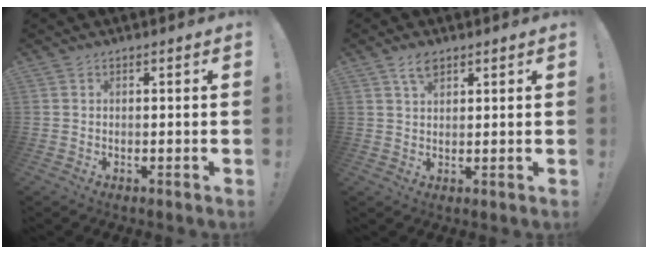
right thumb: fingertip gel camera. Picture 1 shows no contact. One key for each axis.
{"total": 4.0, "fx": 2.5, "fy": 2.0, "fz": 2.5, "tx": -0.046, "ty": -0.004, "tz": 0.044}